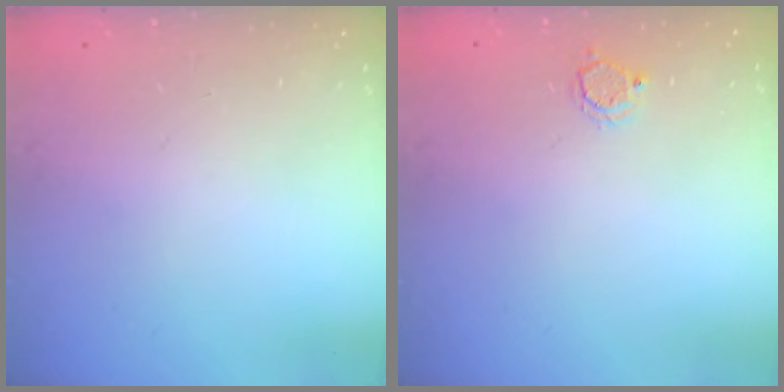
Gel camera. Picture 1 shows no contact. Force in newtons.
{"total": 3.3, "press": 3.3, "slide": 0.4}